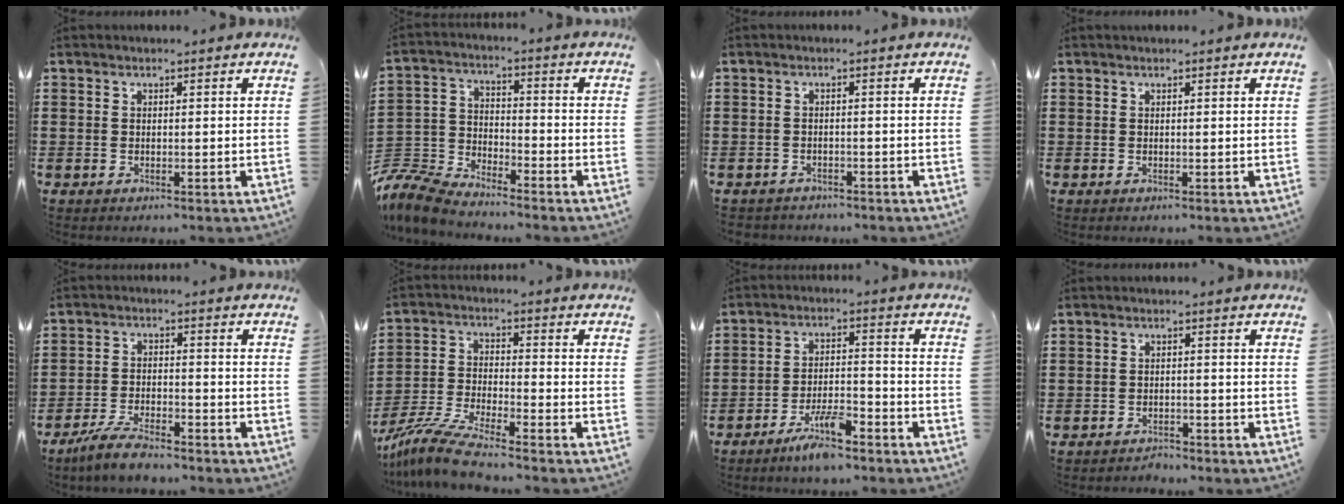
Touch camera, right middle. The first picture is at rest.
{"total": 8.7, "force": [-8.4, 1.5, 1.8], "torque": [-0.064, 0.005, -0.176]}
{"total": 1.5, "force": [-1.4, 0.3, -0.1], "torque": [-0.003, 0.001, -0.033]}
{"total": 0.0}
{"total": 5.3, "force": [-4.7, 0.9, 2.3], "torque": [-0.052, -0.001, -0.093]}
{"total": 8.3, "force": [-7.4, 0.3, 3.7], "torque": [-0.091, -0.006, -0.149]}
{"total": 6.5, "force": [-5.2, 1.2, 3.7], "torque": [-0.080, -0.001, -0.099]}
{"total": 1.9, "force": [-1.9, 0.3, -0.2], "torque": [-0.003, 0.002, -0.043]}